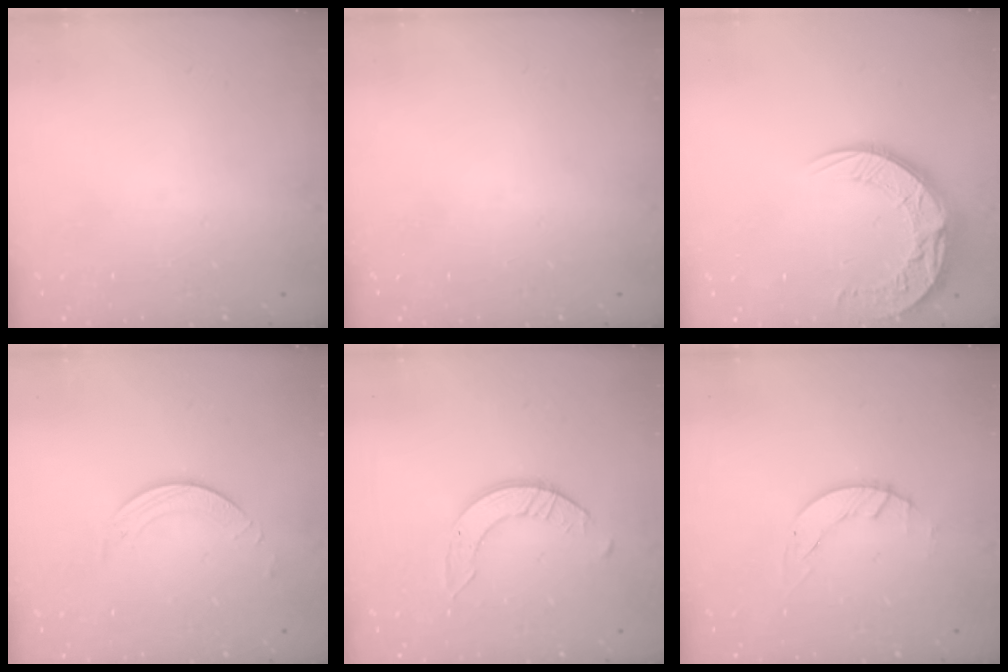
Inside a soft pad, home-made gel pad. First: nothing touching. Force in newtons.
{"total": 0.0}
{"total": 13.2, "press": 13.2, "slide": 1.2}
{"total": 2.5, "press": 2.5, "slide": 0.2}
{"total": 5.0, "press": 5.0, "slide": 0.4}
{"total": 1.5, "press": 1.4, "slide": 0.3}